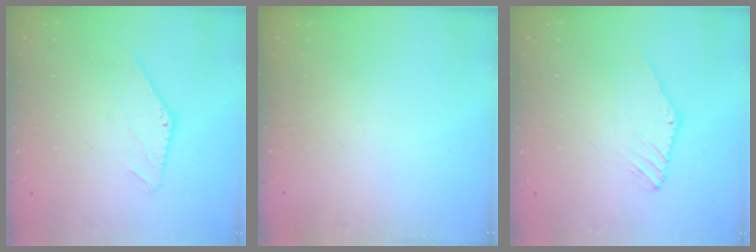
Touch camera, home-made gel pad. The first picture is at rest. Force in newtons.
{"total": 0.0}
{"total": 1.3, "press": 1.3, "slide": 0.1}